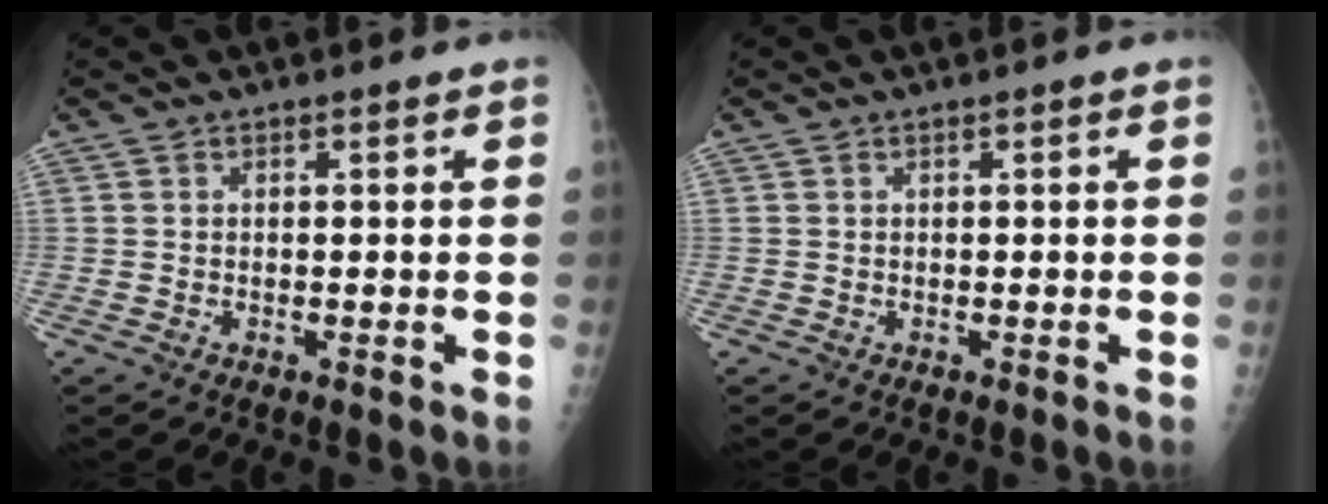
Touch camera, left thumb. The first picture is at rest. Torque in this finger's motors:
{"motor_torque": [0.01, 0.00, 0.00, 0.00, 0.00]}